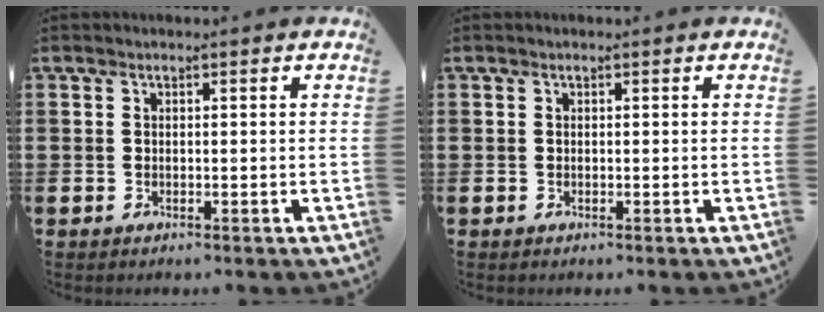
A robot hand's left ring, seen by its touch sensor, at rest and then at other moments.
{"total": 0.0}